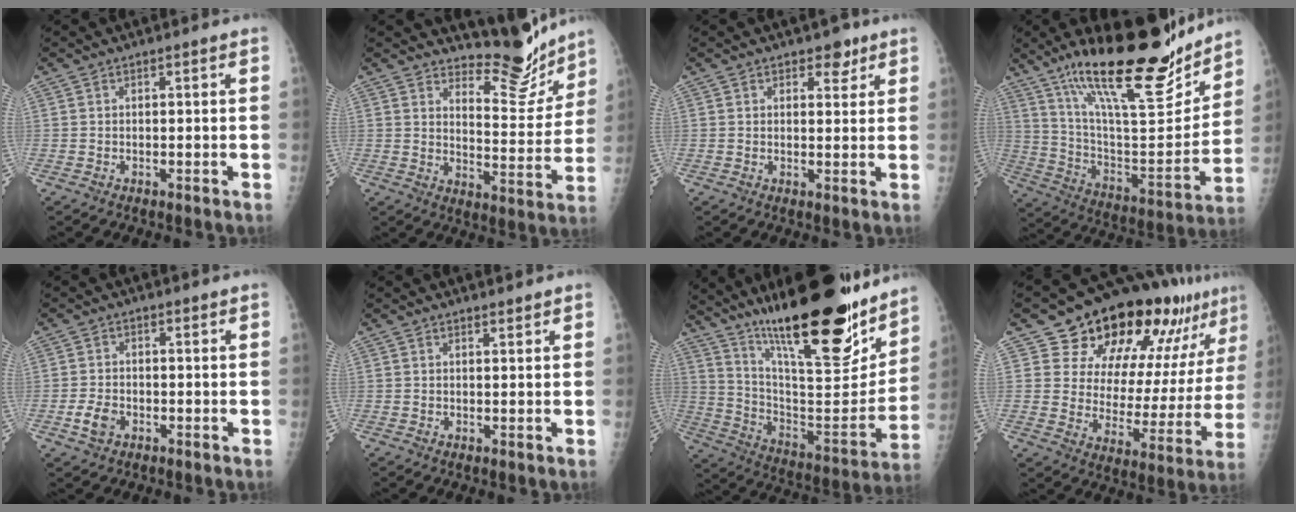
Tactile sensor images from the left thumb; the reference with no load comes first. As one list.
[{"total": 11.0, "force": [10.3, 3.1, 2.6], "torque": [-0.009, -0.095, 0.151]}, {"total": 3.4, "force": [2.2, 2.1, 1.5], "torque": [0.001, -0.011, 0.030]}, {"total": 27.6, "force": [19.8, 7.2, 17.8], "torque": [-0.252, -0.089, 0.329]}, {"total": 3.7, "force": [-1.4, 2.6, 2.2], "torque": [-0.040, 0.004, -0.025]}, {"total": 0.9, "force": [0.8, 0.2, 0.2], "torque": [-0.002, -0.007, 0.014]}, {"total": 30.2, "force": [21.1, 7.6, 20.2], "torque": [-0.286, -0.092, 0.344]}, {"total": 22.8, "force": [15.4, 10.4, 13.2], "torque": [-0.149, -0.059, 0.216]}]